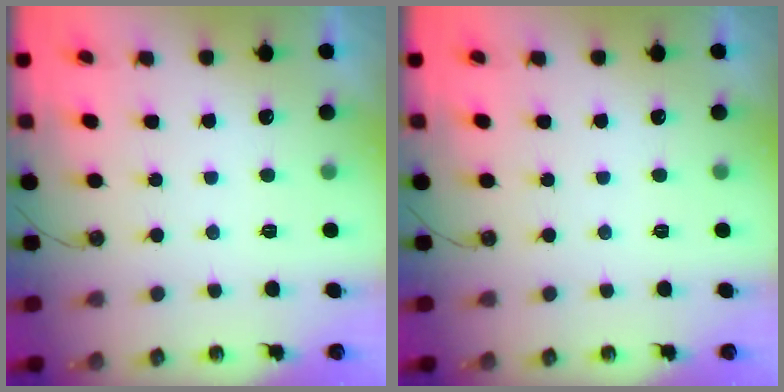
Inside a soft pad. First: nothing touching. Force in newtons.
{"total": 0.0}